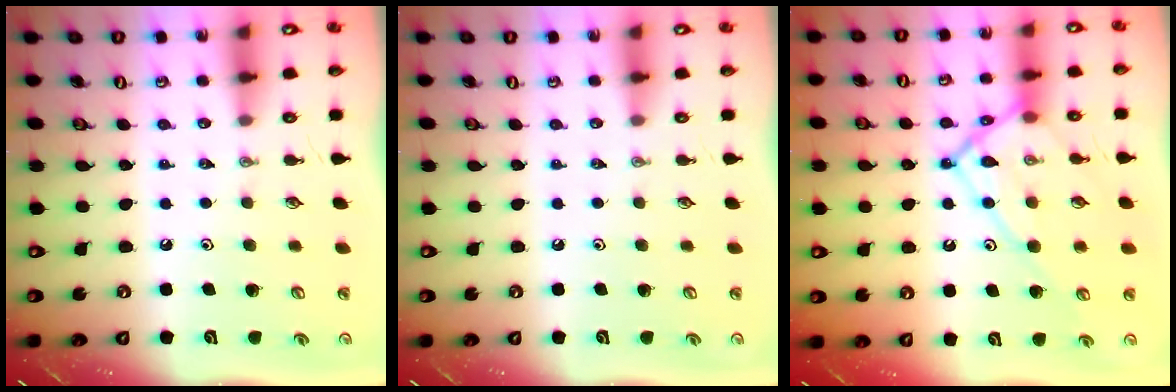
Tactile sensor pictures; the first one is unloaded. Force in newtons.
{"total": 0.0}
{"total": 15.2, "press": 15.1, "slide": 1.4}